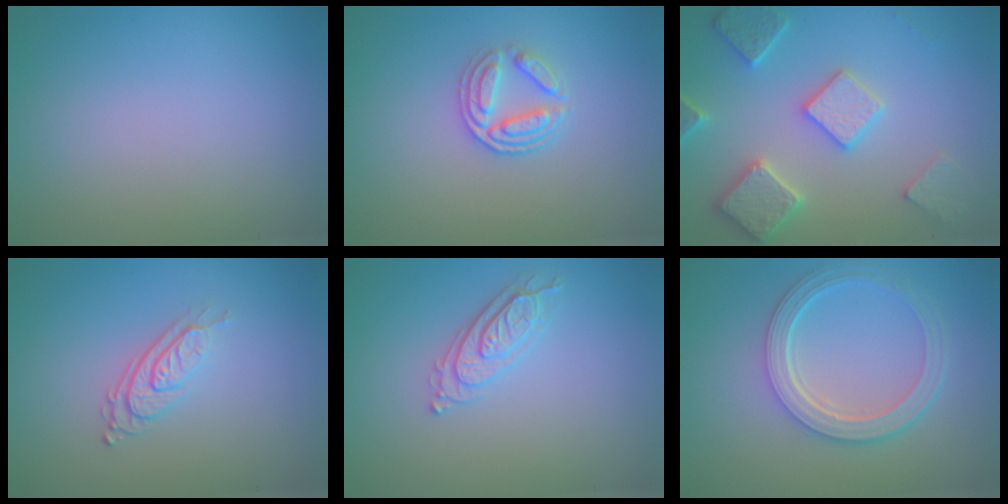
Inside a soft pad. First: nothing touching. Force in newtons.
{"total": 2.9, "press": 2.5, "slide": 1.6}
{"total": 5.6, "press": 5.5, "slide": 1.1}
{"total": 2.8, "press": 2.0, "slide": 2.1}
{"total": 2.4, "press": 2.3, "slide": 0.5}
{"total": 4.9, "press": 3.7, "slide": 3.3}